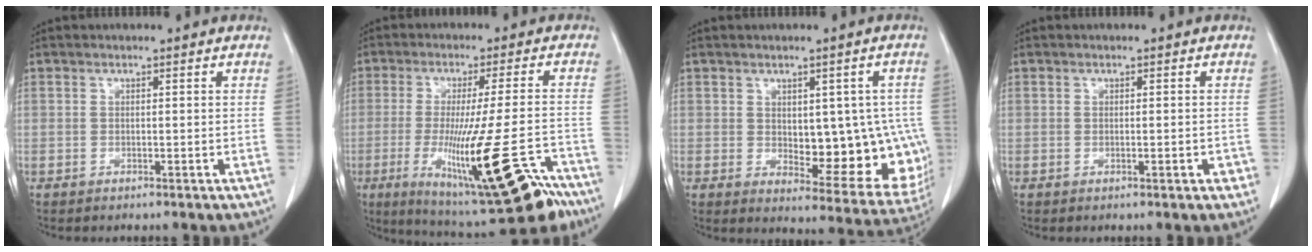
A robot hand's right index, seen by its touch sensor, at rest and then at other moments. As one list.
[{"total": 21.1, "force": [-11.3, 2.3, 17.7], "torque": [-0.242, -0.027, -0.167]}, {"total": 14.1, "force": [-0.5, 6.7, 12.4], "torque": [-0.132, 0.002, 0.015]}, {"total": 1.8, "force": [-0.5, 0.5, 1.6], "torque": [-0.025, 0.000, -0.003]}]